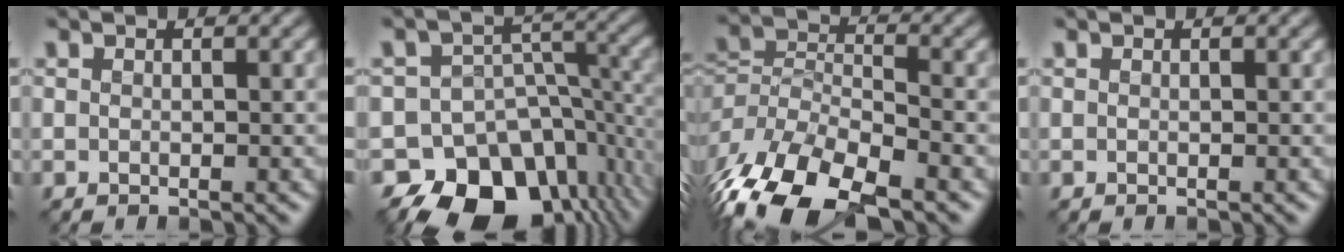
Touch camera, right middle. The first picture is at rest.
{"total": 15.6, "force": [-10.0, 10.9, 5.0], "torque": [-0.099, -0.013, -0.145]}
{"total": 11.6, "force": [-7.1, 5.3, 7.5], "torque": [-0.158, -0.014, -0.133]}
{"total": 0.0}